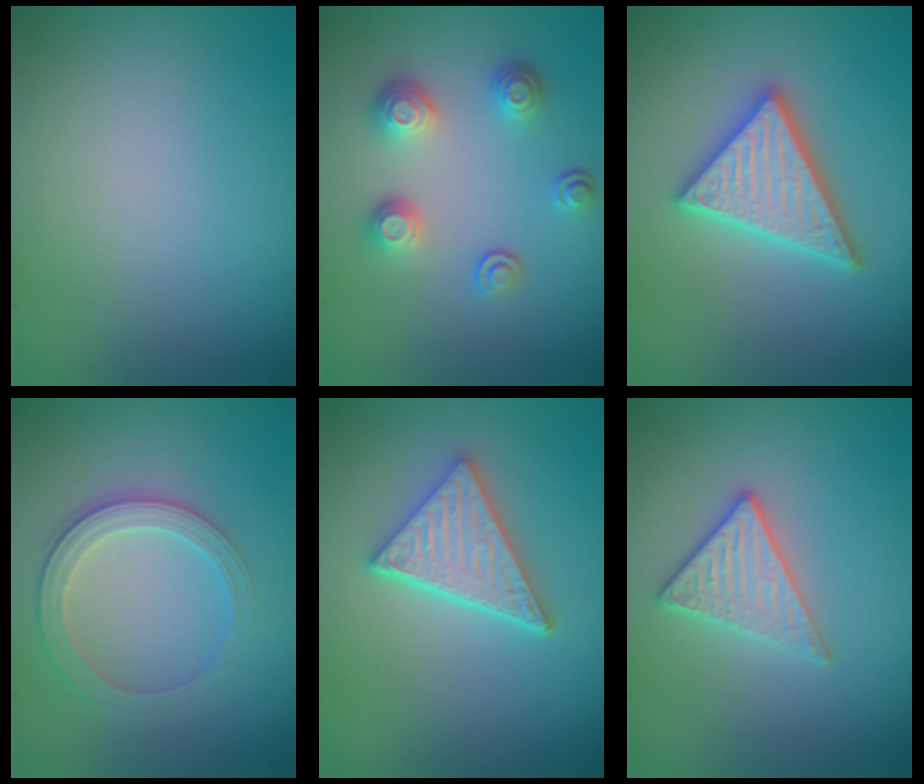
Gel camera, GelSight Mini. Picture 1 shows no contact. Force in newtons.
{"total": 3.4, "press": 2.6, "slide": 2.1}
{"total": 4.9, "press": 4.9, "slide": 0.7}
{"total": 2.8, "press": 2.7, "slide": 0.9}
{"total": 4.8, "press": 3.7, "slide": 3.1}
{"total": 2.8, "press": 2.6, "slide": 1.1}